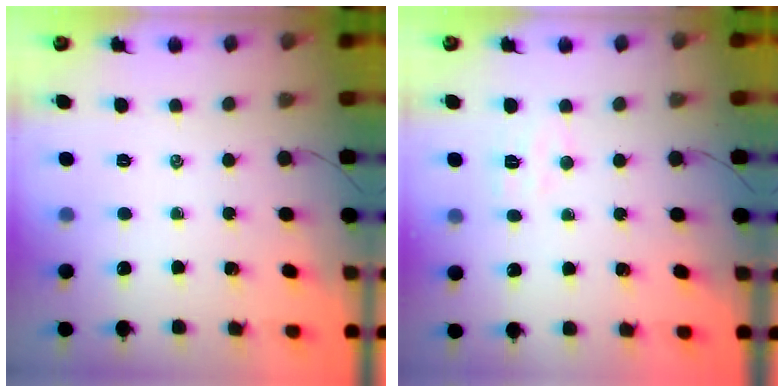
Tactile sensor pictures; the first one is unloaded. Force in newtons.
{"total": 4.5, "press": 4.4, "slide": 1.0}